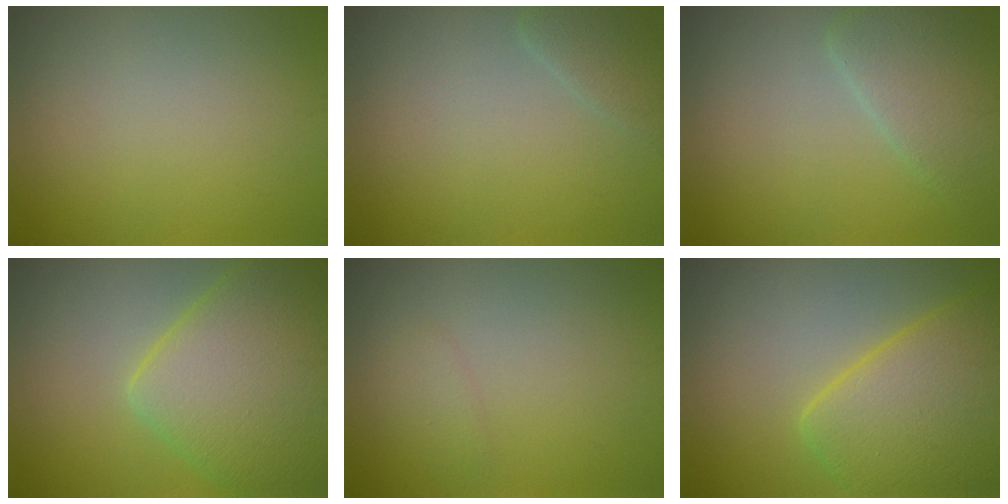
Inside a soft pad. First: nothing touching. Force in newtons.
{"total": 1.7, "press": 1.7, "slide": 0.2}
{"total": 4.2, "press": 4.1, "slide": 0.4}
{"total": 9.6, "press": 9.6, "slide": 0.5}
{"total": 1.0, "press": 1.0, "slide": 0.1}
{"total": 8.4, "press": 8.3, "slide": 0.6}